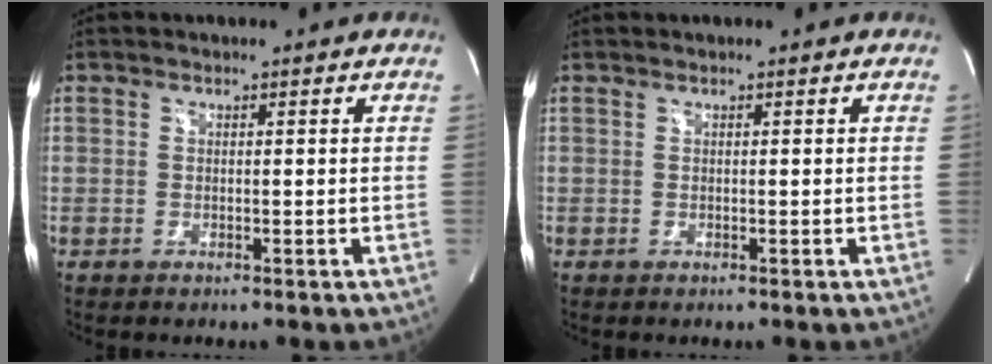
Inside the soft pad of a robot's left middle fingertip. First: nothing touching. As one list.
[{"total": 0.0}]